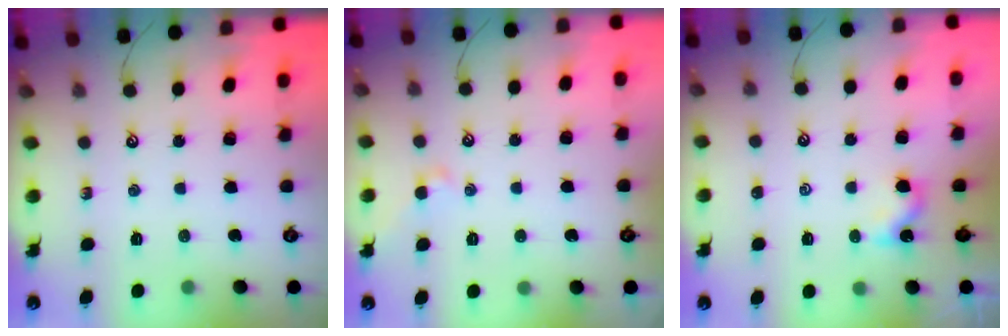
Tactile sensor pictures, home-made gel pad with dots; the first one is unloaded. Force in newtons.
{"total": 0.5, "press": 0.2, "slide": 0.5}
{"total": 1.6, "press": 1.6, "slide": 0.4}